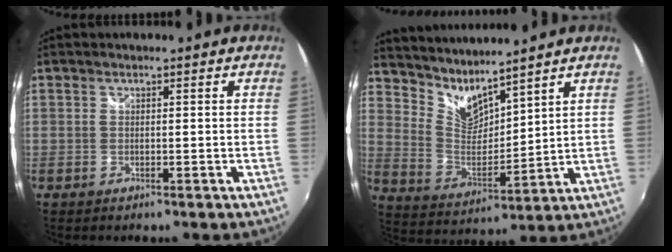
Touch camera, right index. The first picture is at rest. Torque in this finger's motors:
{"motor_torque": [-0.24, 0.44, 0.02, 0.00]}